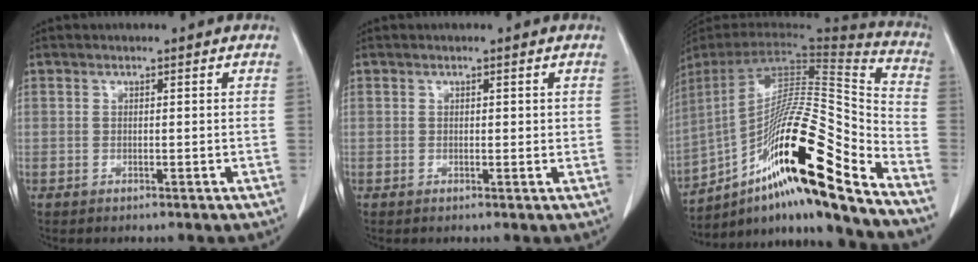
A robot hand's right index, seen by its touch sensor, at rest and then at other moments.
{"total": 0.9, "force": [0.3, 0.5, 0.7], "torque": [-0.004, 0.000, 0.003]}
{"total": 25.9, "force": [-15.0, 1.5, 21.1], "torque": [-0.329, 0.004, -0.261]}